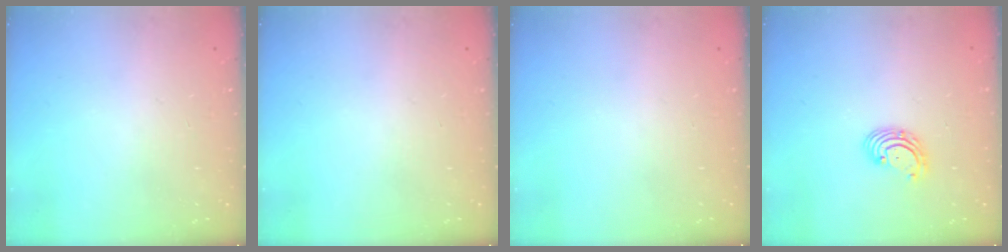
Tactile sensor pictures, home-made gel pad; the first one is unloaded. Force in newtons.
{"total": 0.0}
{"total": 0.0}
{"total": 2.7, "press": 2.7, "slide": 0.3}